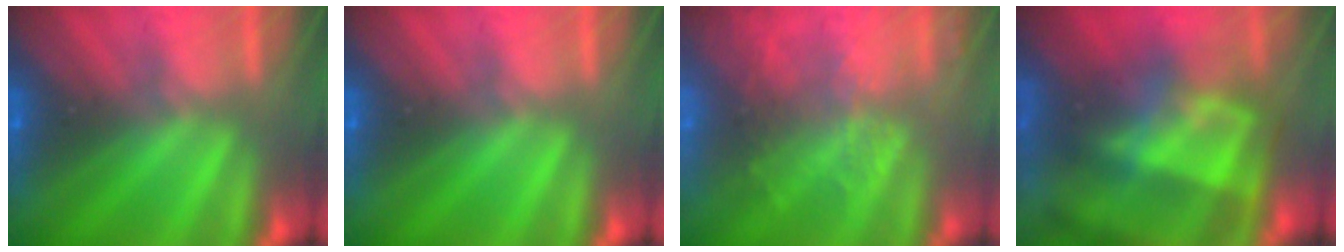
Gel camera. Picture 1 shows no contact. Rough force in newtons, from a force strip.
{"total": 0.0}
{"total": 7.2}
{"total": 8.3}